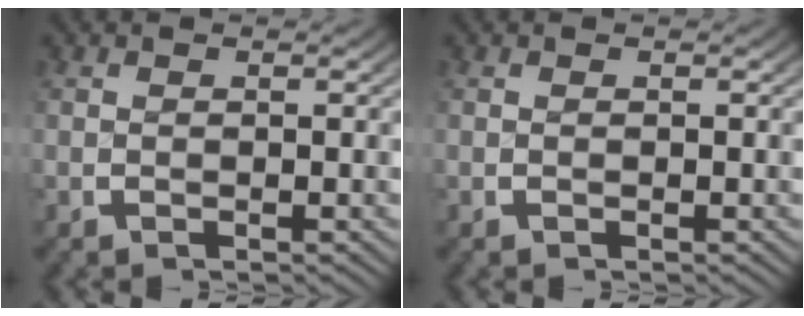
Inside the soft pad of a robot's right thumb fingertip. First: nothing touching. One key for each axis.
{"total": 0.0}